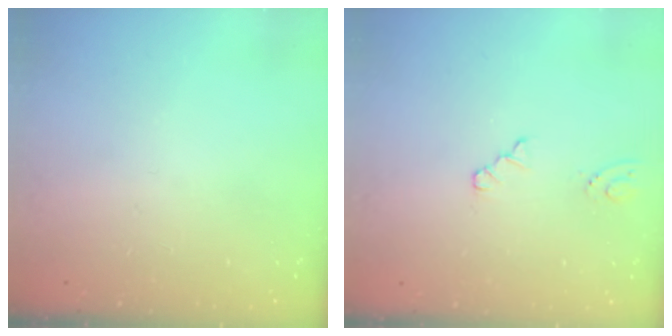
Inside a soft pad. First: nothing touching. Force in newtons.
{"total": 2.8, "press": 2.7, "slide": 0.4}